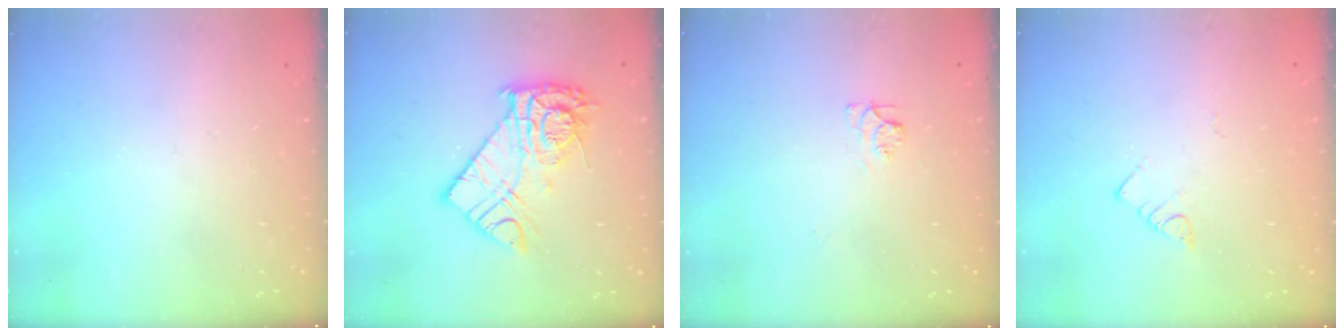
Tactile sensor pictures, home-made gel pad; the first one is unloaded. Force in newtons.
{"total": 13.4, "press": 13.3, "slide": 1.4}
{"total": 6.2, "press": 6.2, "slide": 0.7}
{"total": 2.7, "press": 2.7, "slide": 0.4}